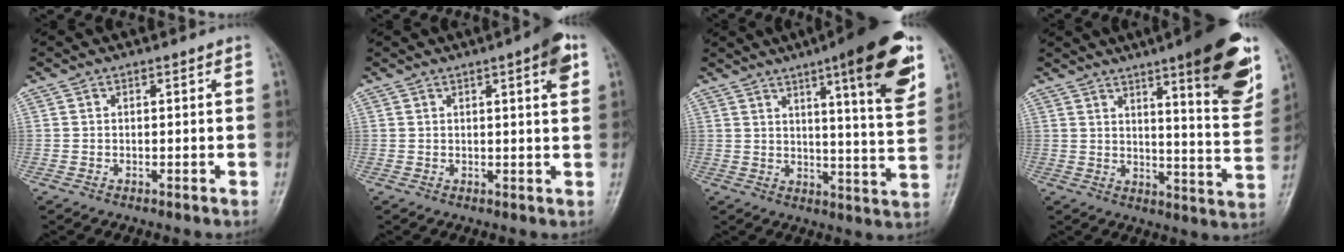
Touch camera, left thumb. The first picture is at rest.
{"total": 5.1, "force": [2.3, 0.8, 4.4], "torque": [-0.055, -0.005, 0.026]}
{"total": 16.9, "force": [8.8, 2.7, 14.1], "torque": [-0.174, -0.038, 0.120]}
{"total": 18.1, "force": [10.0, 3.3, 14.7], "torque": [-0.164, -0.054, 0.140]}